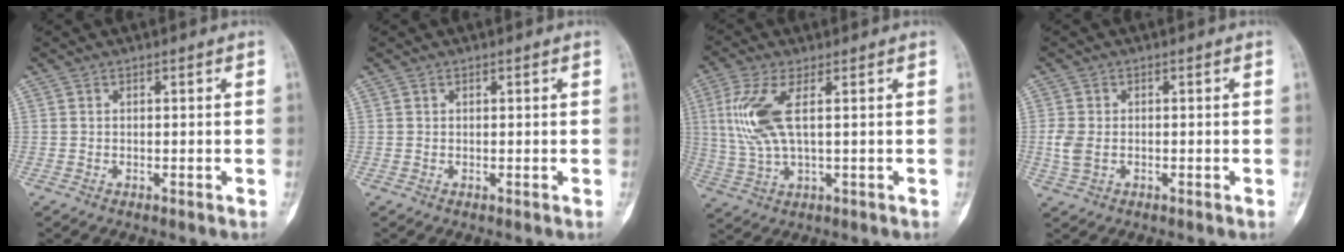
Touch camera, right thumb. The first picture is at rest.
{"total": 0.0}
{"total": 9.5, "force": [2.1, 3.2, 8.7], "torque": [-0.223, -0.001, 0.048]}
{"total": 3.6, "force": [-0.6, 2.4, 2.6], "torque": [-0.065, 0.002, -0.012]}